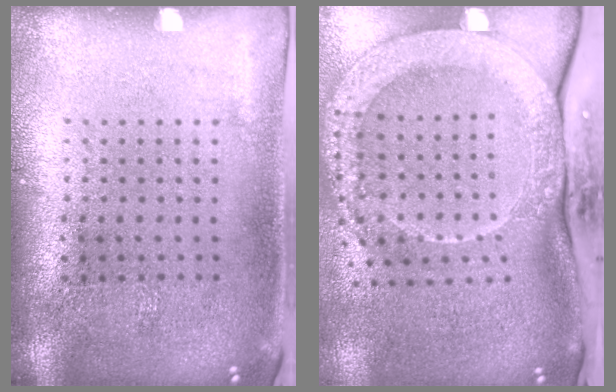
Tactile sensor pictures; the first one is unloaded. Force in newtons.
{"total": 3.1, "press": 2.3, "slide": 2.1}